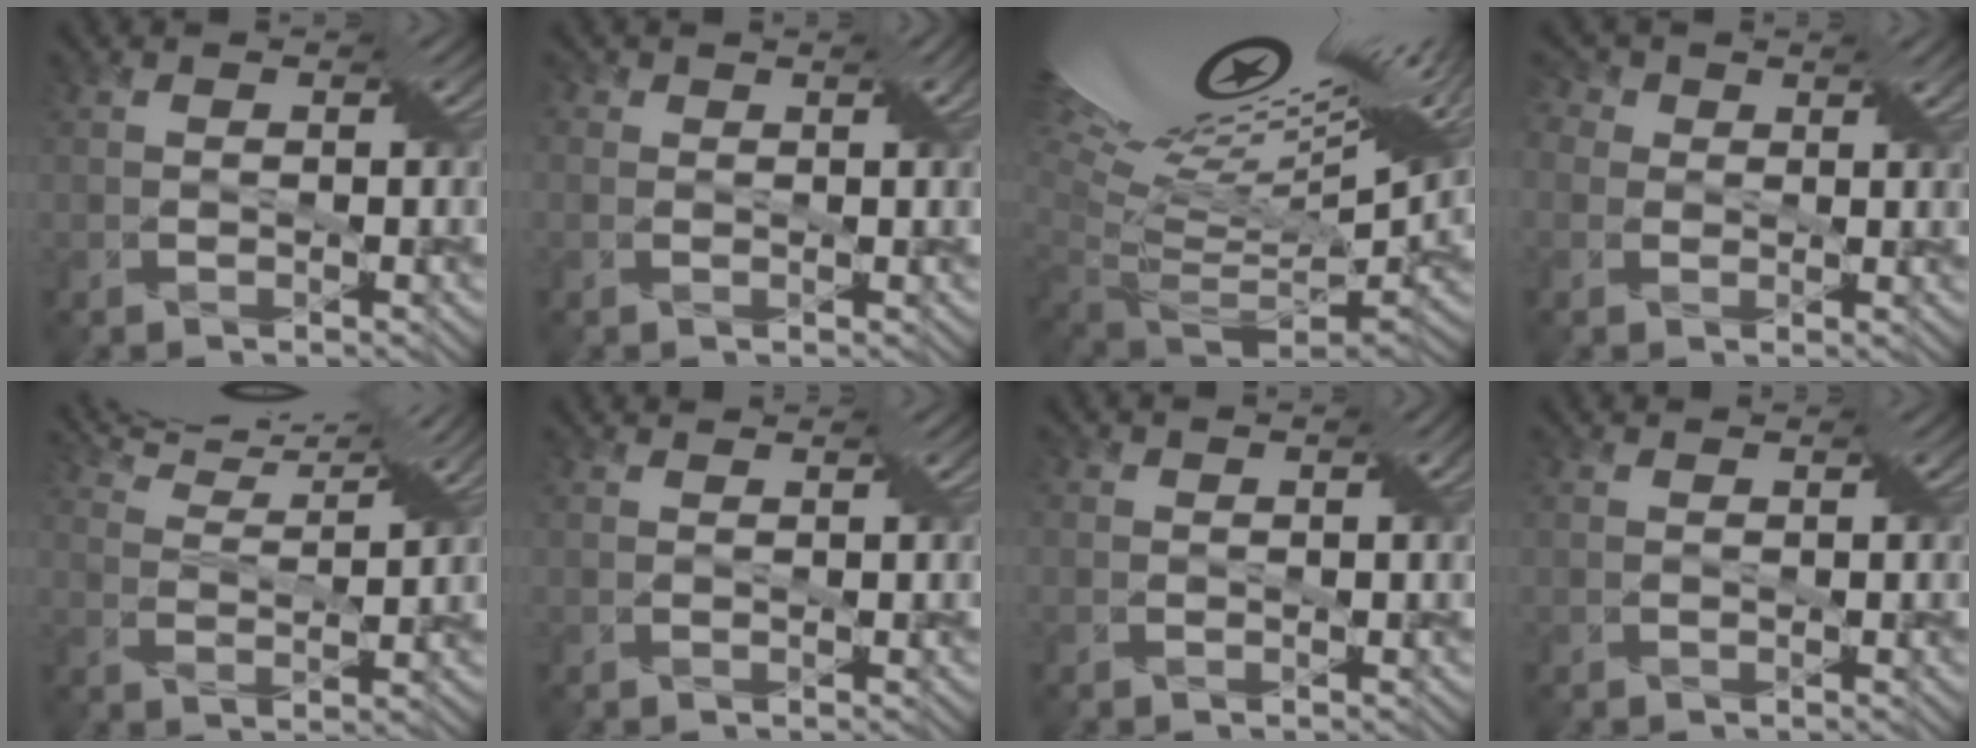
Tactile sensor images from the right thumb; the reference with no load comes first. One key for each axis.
{"total": 1.9, "fx": 0.9, "fy": 1.2, "fz": 1.1, "tx": -0.013, "ty": 0.014, "tz": -0.007}
{"total": 18.1, "fx": 10.0, "fy": 3.9, "fz": 14.5, "tx": -0.266, "ty": 0.047, "tz": 0.160}
{"total": 4.9, "fx": 2.3, "fy": 3.6, "fz": 2.4, "tx": -0.062, "ty": 0.022, "tz": 0.008}
{"total": 9.2, "fx": 8.5, "fy": 0.1, "fz": 3.5, "tx": -0.097, "ty": 0.006, "tz": 0.140}
{"total": 1.2, "fx": 1.2, "fy": -0.2, "fz": 0.2, "tx": -0.011, "ty": 0.002, "tz": 0.014}
{"total": 0.6, "fx": 0.3, "fy": 0.3, "fz": 0.5, "tx": -0.006, "ty": 0.003, "tz": 0.001}
{"total": 0.6, "fx": 0.6, "fy": -0.1, "fz": 0.1, "tx": -0.008, "ty": -0.001, "tz": 0.007}